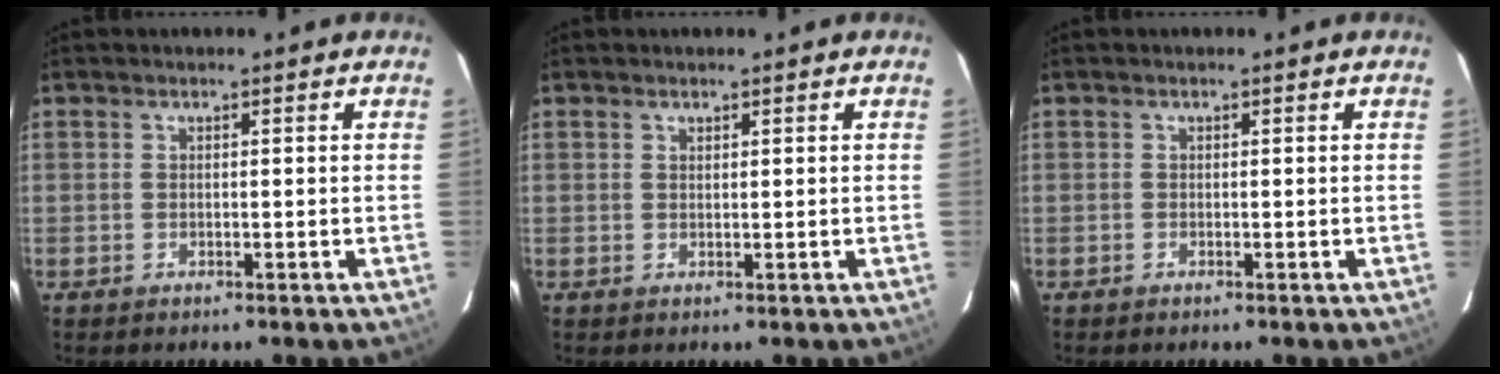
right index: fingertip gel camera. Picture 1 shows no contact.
{"total": 0.6, "force": [0.4, 0.3, 0.1], "torque": [-0.002, 0.001, 0.009]}
{"total": 0.0}